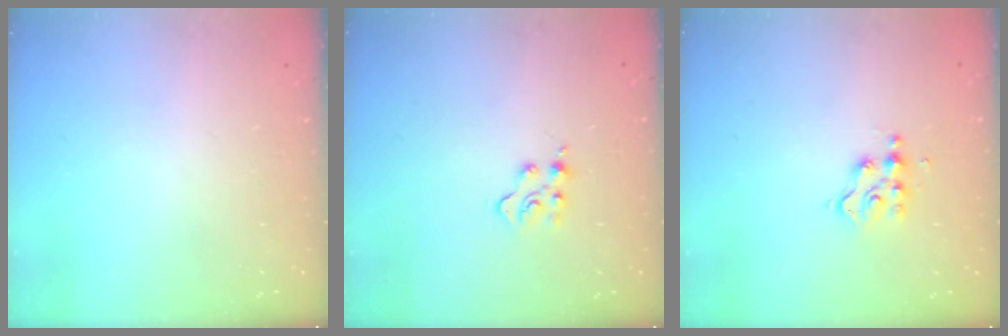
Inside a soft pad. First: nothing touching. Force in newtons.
{"total": 3.9, "press": 3.9, "slide": 0.5}
{"total": 4.1, "press": 4.1, "slide": 0.1}